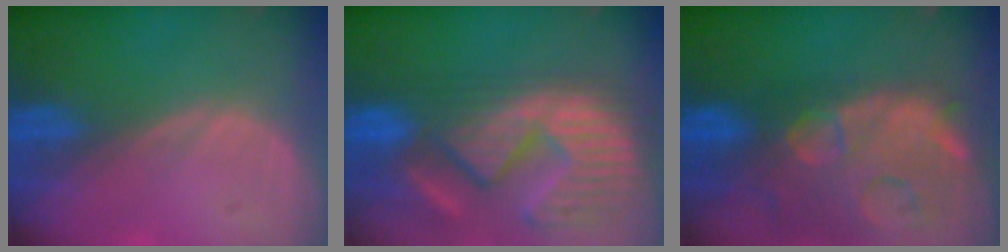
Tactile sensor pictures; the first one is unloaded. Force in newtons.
{"total": 14.2, "press": 12.1, "slide": 7.5}
{"total": 15.0, "press": 11.9, "slide": 9.0}